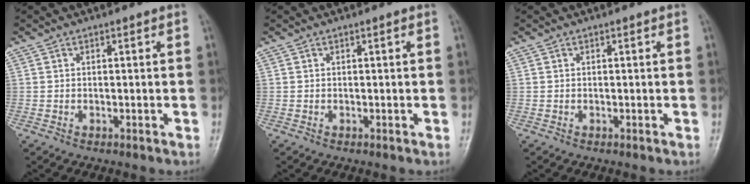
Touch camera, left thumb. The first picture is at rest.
{"total": 0.0}
{"total": 0.0}